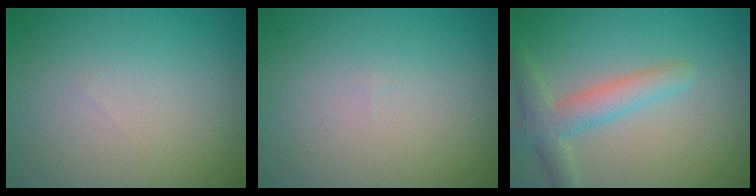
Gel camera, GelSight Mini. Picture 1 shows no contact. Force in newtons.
{"total": 0.0}
{"total": 3.4, "press": 3.4, "slide": 0.3}